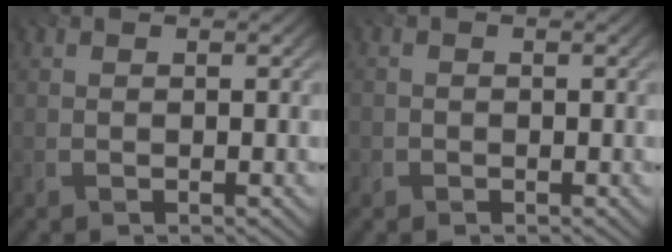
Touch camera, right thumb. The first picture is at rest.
{"total": 0.8, "force": [-0.6, 0.5, -0.4], "torque": [0.011, -0.001, -0.015]}